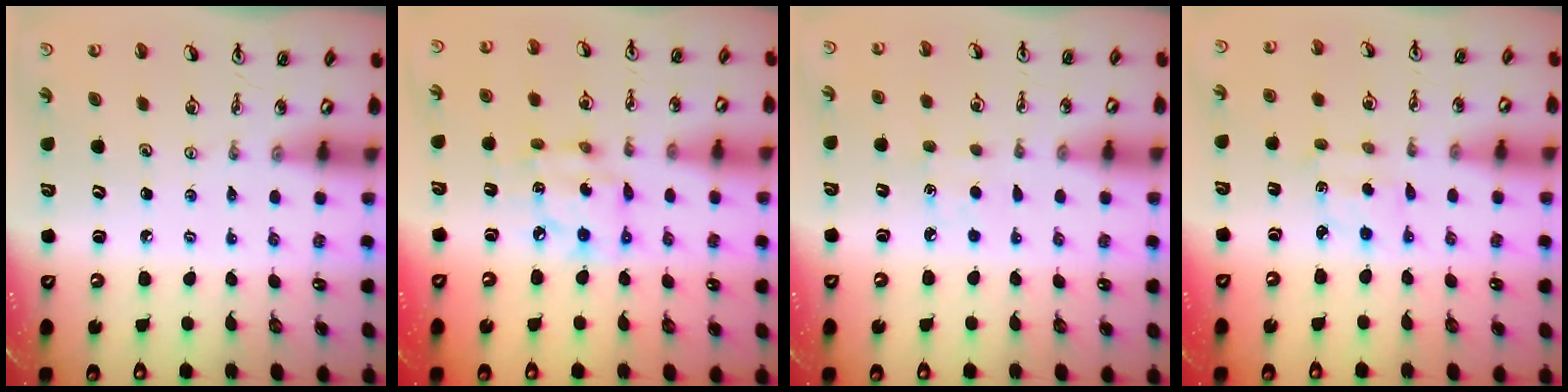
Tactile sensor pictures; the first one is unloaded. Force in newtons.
{"total": 8.5, "press": 8.5, "slide": 0.5}
{"total": 3.3, "press": 3.2, "slide": 0.4}
{"total": 1.6, "press": 1.5, "slide": 0.6}